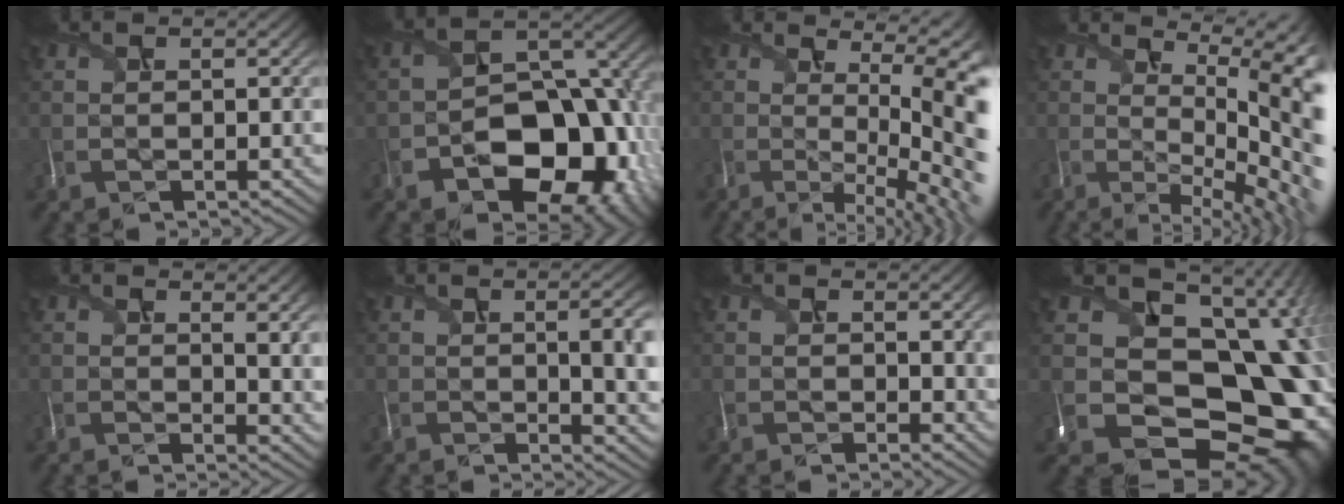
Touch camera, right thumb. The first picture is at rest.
{"total": 12.1, "force": [-5.5, 7.8, 7.4], "torque": [-0.128, -0.037, -0.083]}
{"total": 12.9, "force": [-0.2, 4.1, 12.2], "torque": [-0.150, 0.000, 0.017]}
{"total": 14.5, "force": [0.5, 5.4, 13.5], "torque": [-0.165, 0.013, 0.044]}
{"total": 5.2, "force": [1.1, 2.2, 4.6], "torque": [-0.045, 0.012, 0.014]}
{"total": 7.9, "force": [0.0, 3.1, 7.2], "torque": [-0.080, 0.010, 0.006]}
{"total": 1.3, "force": [0.5, 0.5, 1.1], "torque": [-0.019, 0.000, 0.014]}
{"total": 16.3, "force": [-2.0, 13.3, 9.2], "torque": [-0.099, -0.031, 0.004]}